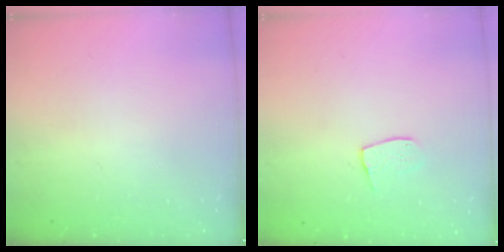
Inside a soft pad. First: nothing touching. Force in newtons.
{"total": 6.1, "press": 6.1, "slide": 0.3}